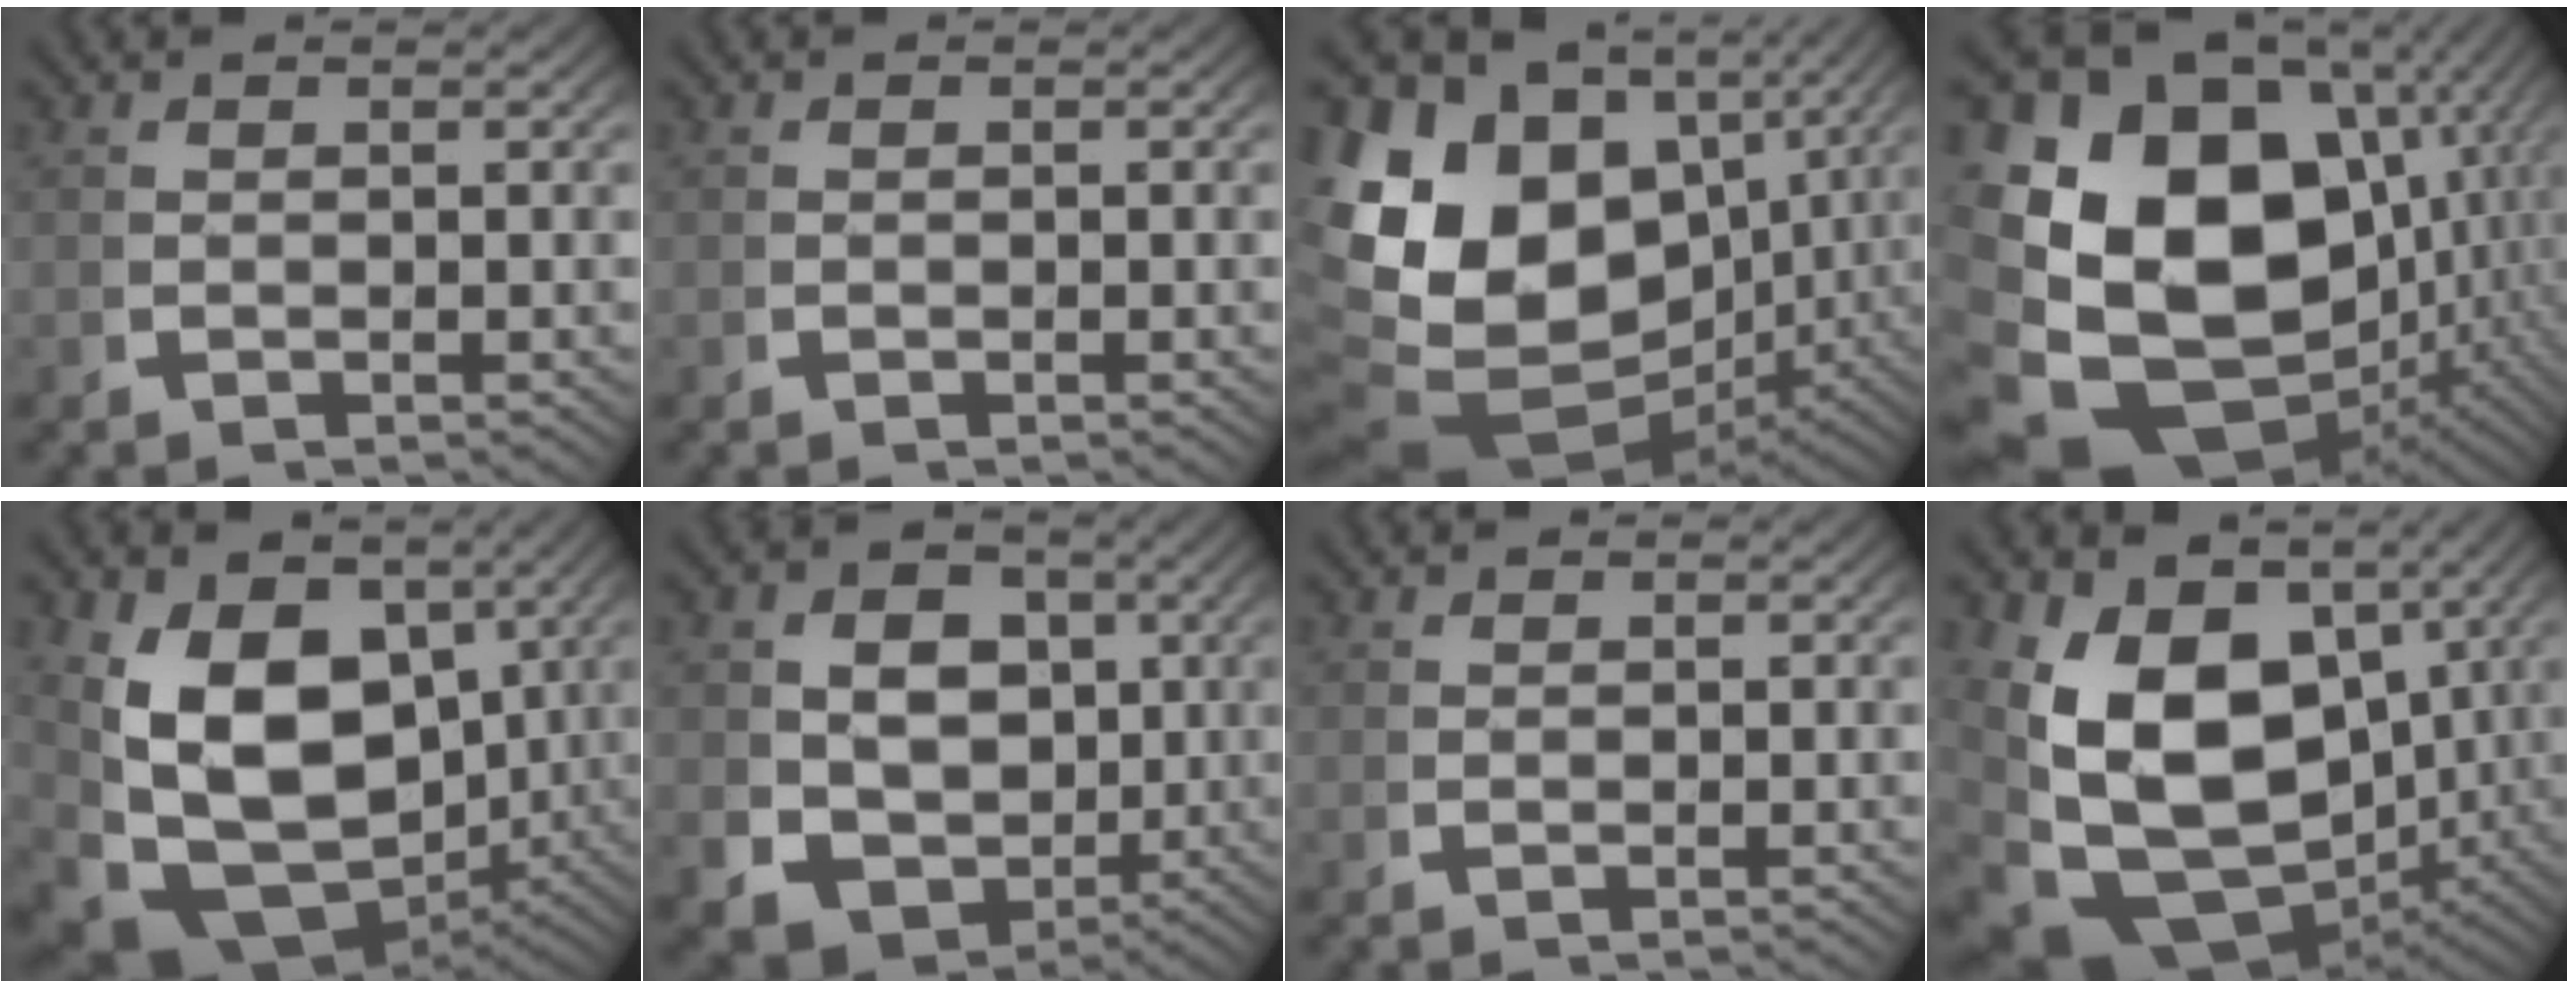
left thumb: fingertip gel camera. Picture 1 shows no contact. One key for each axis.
{"total": 0.0}
{"total": 22.4, "fx": -0.5, "fy": 16.6, "fz": 15.0, "tx": -0.326, "ty": -0.080, "tz": 0.020}
{"total": 25.5, "fx": -2.4, "fy": 18.1, "fz": 17.8, "tx": -0.351, "ty": -0.090, "tz": -0.003}
{"total": 16.6, "fx": -1.2, "fy": 12.0, "fz": 11.4, "tx": -0.249, "ty": -0.086, "tz": 0.020}
{"total": 11.1, "fx": -1.9, "fy": 9.5, "fz": 5.6, "tx": -0.125, "ty": -0.062, "tz": -0.013}
{"total": 0.0}
{"total": 18.5, "fx": -1.6, "fy": 13.2, "fz": 12.9, "tx": -0.281, "ty": -0.087, "tz": 0.014}